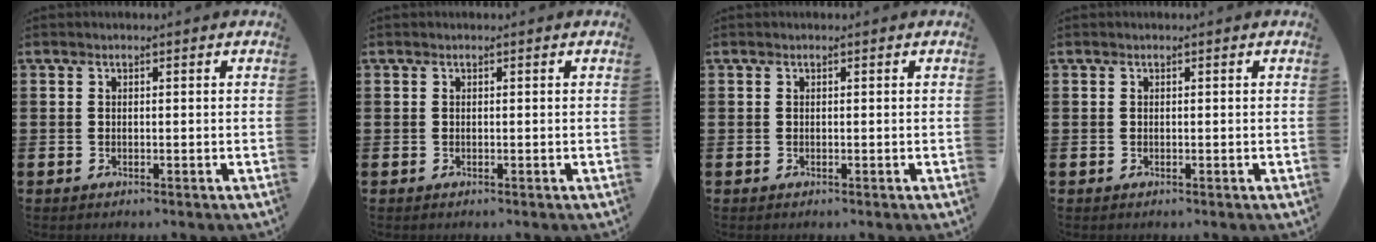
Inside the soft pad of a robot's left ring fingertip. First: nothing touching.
{"total": 0.0}
{"total": 0.0}
{"total": 0.0}